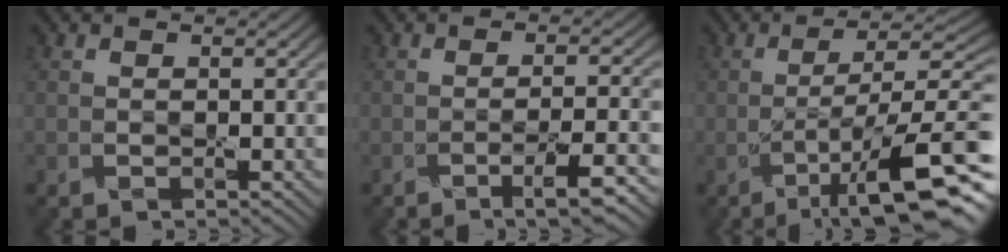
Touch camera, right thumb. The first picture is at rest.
{"total": 5.2, "force": [-2.8, 1.0, 4.3], "torque": [-0.064, 0.001, -0.047]}
{"total": 14.2, "force": [-5.4, 3.4, 12.7], "torque": [-0.200, 0.007, -0.084]}